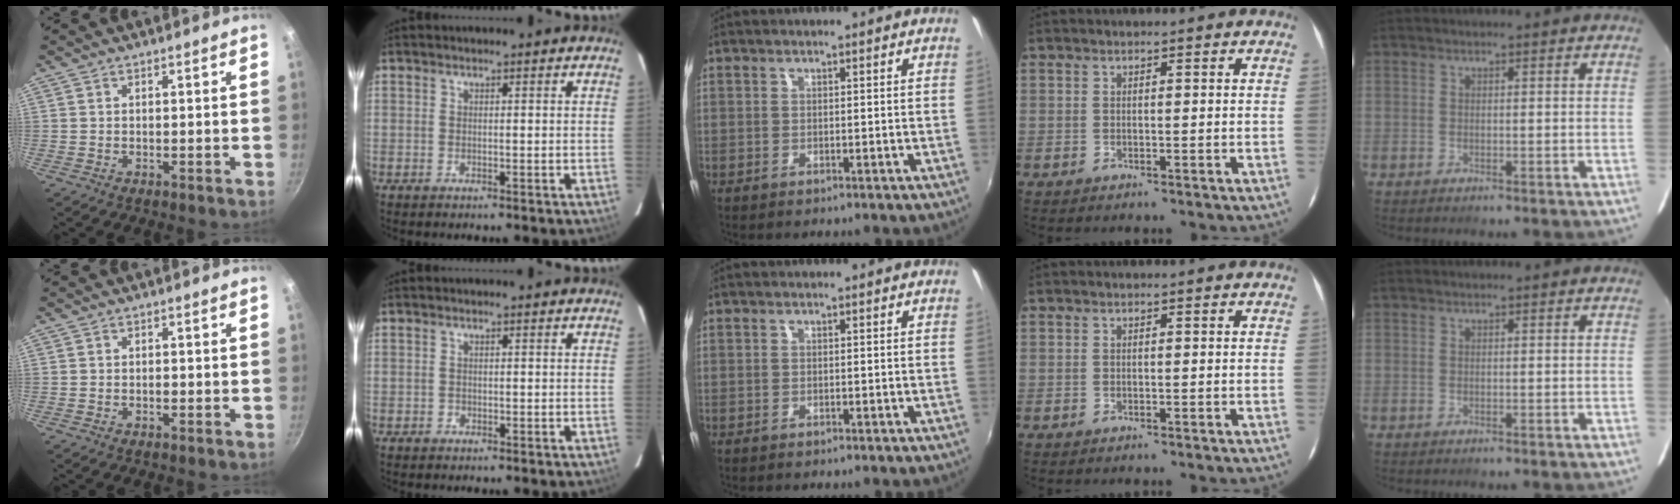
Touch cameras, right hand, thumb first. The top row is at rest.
{"thumb": {"total": 0.7, "force": [-0.2, 0.5, 0.4], "torque": [-0.005, 0.003, -0.005]}, "index": {"total": 0.6, "force": [-0.3, 0.5, 0.0], "torque": [0.001, 0.002, -0.006]}}